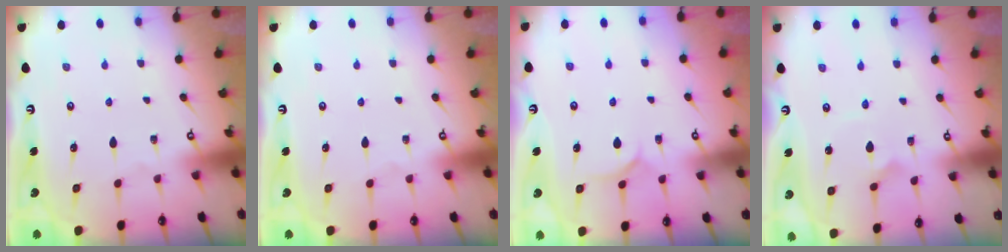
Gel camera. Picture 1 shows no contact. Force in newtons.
{"total": 0.0}
{"total": 4.4, "press": 4.4, "slide": 0.3}
{"total": 2.8, "press": 2.8, "slide": 0.2}